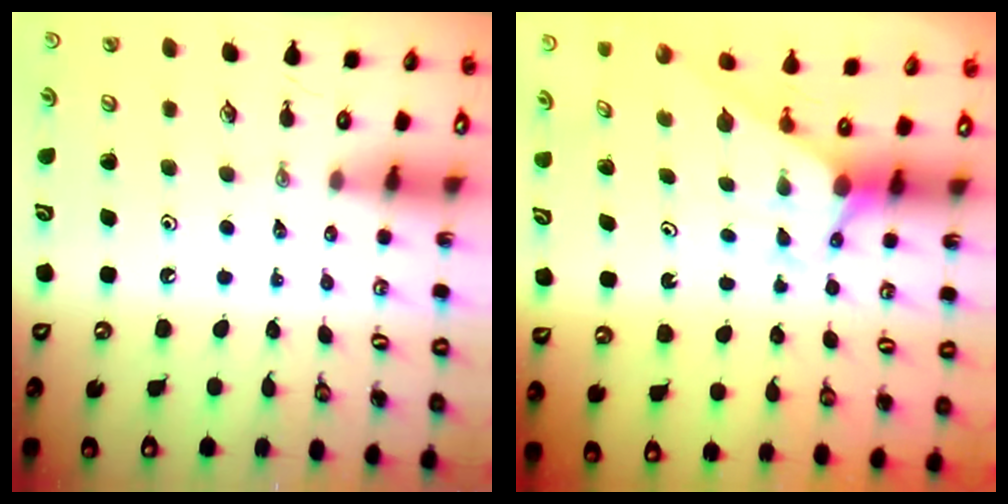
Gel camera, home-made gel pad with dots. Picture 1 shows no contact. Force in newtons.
{"total": 2.8, "press": 2.8, "slide": 0.1}